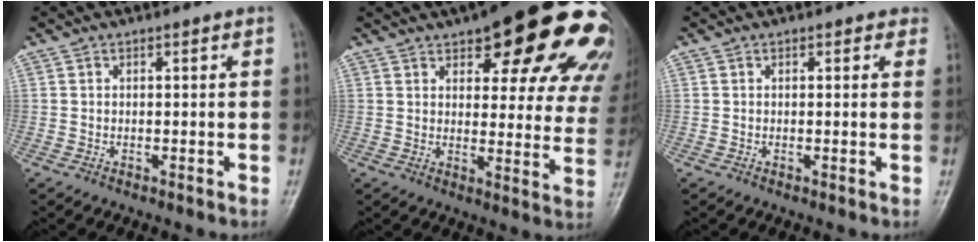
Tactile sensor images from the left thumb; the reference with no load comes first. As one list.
[{"total": 26.3, "force": [15.3, 9.6, 19.1], "torque": [-0.197, -0.035, 0.187]}, {"total": 1.5, "force": [0.9, 0.9, 0.8], "torque": [0.007, 0.000, 0.004]}]